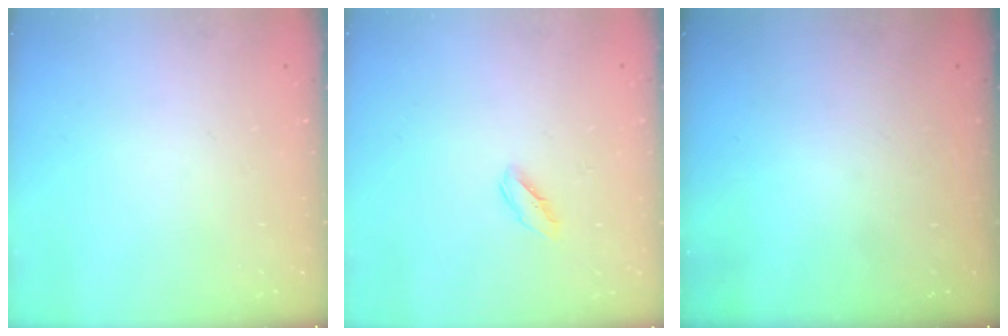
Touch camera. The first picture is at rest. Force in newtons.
{"total": 2.2, "press": 2.1, "slide": 0.7}
{"total": 0.0}